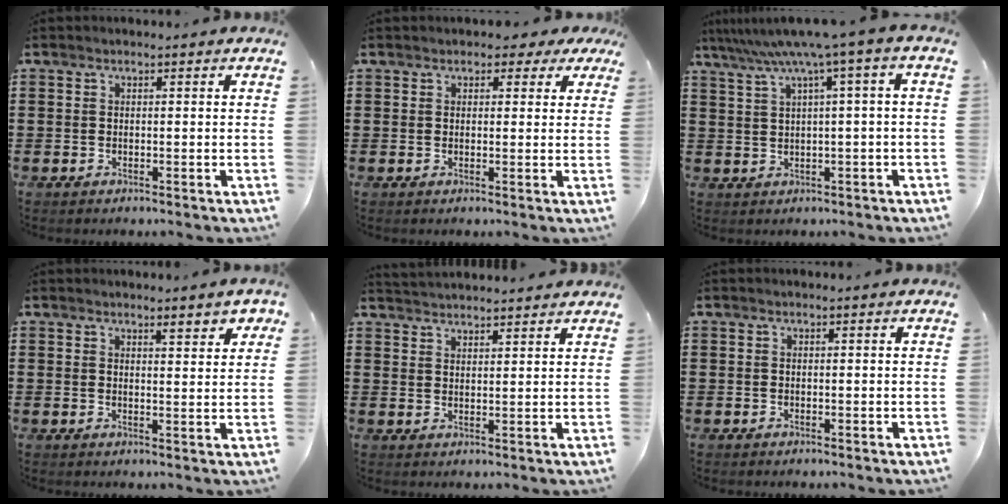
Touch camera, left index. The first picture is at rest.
{"total": 1.8, "force": [1.0, 1.2, 0.8], "torque": [-0.006, 0.002, 0.013]}
{"total": 5.8, "force": [2.1, -0.7, 5.3], "torque": [-0.106, -0.021, 0.031]}
{"total": 2.6, "force": [2.1, 0.5, 1.4], "torque": [-0.025, -0.003, 0.036]}
{"total": 2.5, "force": [2.5, -0.1, -0.3], "torque": [-0.002, -0.005, 0.047]}
{"total": 0.0}